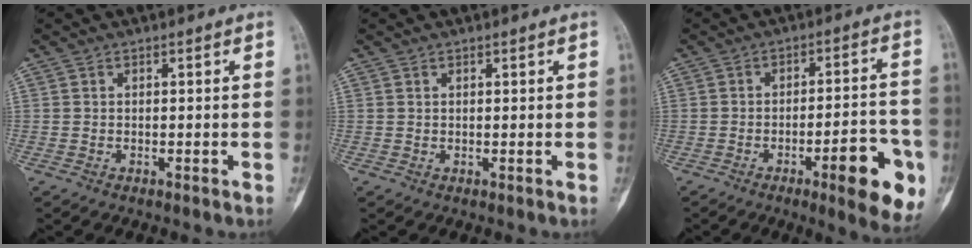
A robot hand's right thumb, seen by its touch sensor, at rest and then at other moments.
{"total": 0.0}
{"total": 13.8, "force": [-5.8, 3.7, 11.9], "torque": [-0.134, 0.025, -0.073]}